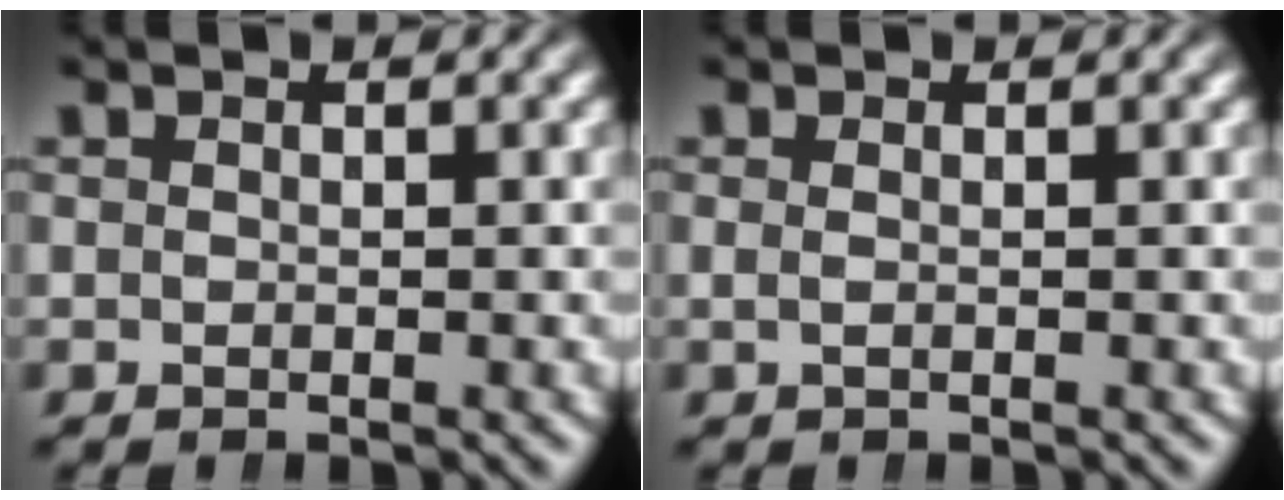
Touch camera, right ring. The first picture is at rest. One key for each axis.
{"total": 0.6, "fx": 0.1, "fy": -0.6, "fz": 0.3, "tx": -0.005, "ty": -0.002, "tz": 0.004}